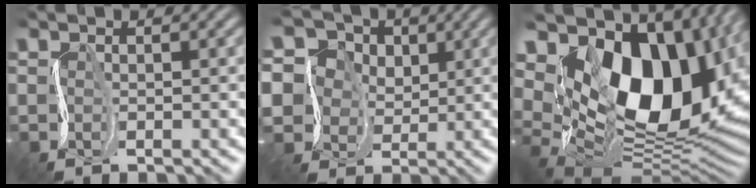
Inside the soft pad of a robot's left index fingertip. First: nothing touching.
{"total": 11.5, "force": [4.4, 9.8, 4.1], "torque": [-0.122, 0.048, 0.061]}
{"total": 16.8, "force": [6.8, 10.7, 11.1], "torque": [-0.198, 0.012, 0.119]}